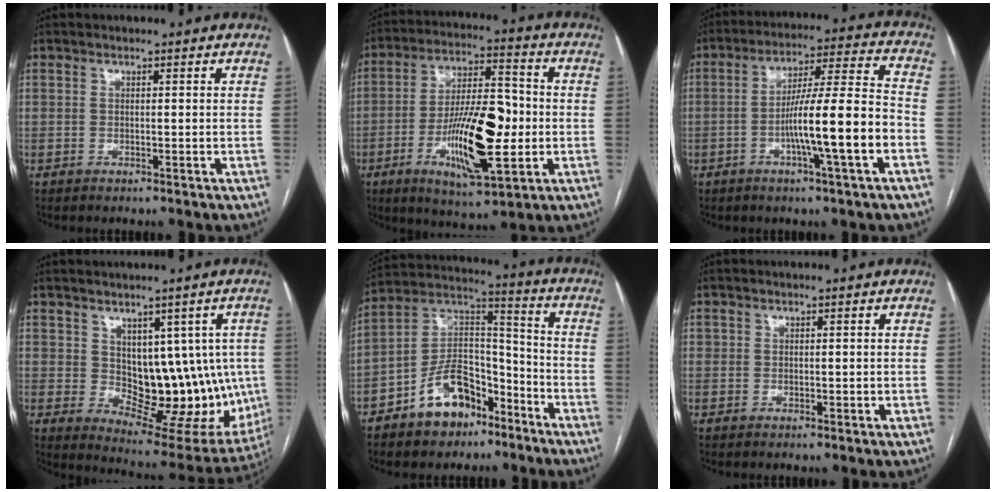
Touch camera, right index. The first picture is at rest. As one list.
[{"total": 16.5, "force": [-3.4, 4.6, 15.4], "torque": [-0.276, 0.004, -0.054]}, {"total": 13.8, "force": [-4.2, -0.2, 13.1], "torque": [-0.220, 0.009, -0.071]}, {"total": 14.2, "force": [0.8, 8.1, 11.6], "torque": [-0.123, 0.009, 0.036]}, {"total": 12.6, "force": [-7.5, 7.4, 6.9], "torque": [-0.133, 0.034, -0.126]}, {"total": 0.9, "force": [0.2, 0.7, 0.5], "torque": [-0.008, 0.002, 0.006]}]